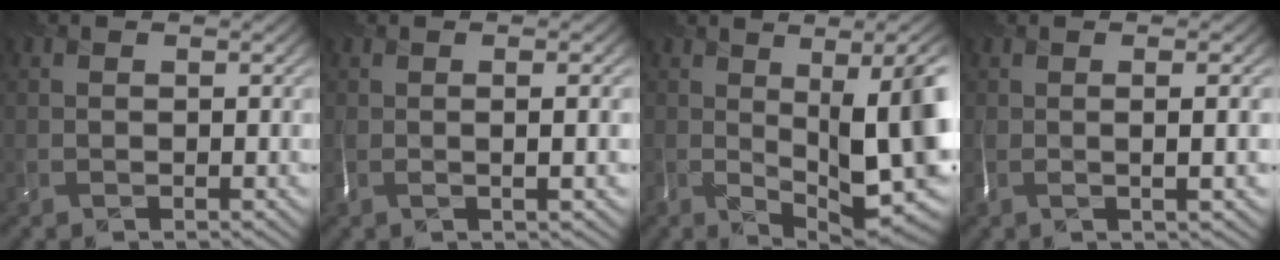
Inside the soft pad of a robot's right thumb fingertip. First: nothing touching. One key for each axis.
{"total": 2.3, "fx": -0.5, "fy": -0.3, "fz": 2.2, "tx": -0.026, "ty": 0.005, "tz": -0.015}
{"total": 12.7, "fx": -1.5, "fy": 3.6, "fz": 12.1, "tx": -0.153, "ty": -0.007, "tz": -0.007}
{"total": 2.9, "fx": -0.5, "fy": -0.2, "fz": 2.9, "tx": -0.038, "ty": 0.005, "tz": -0.013}